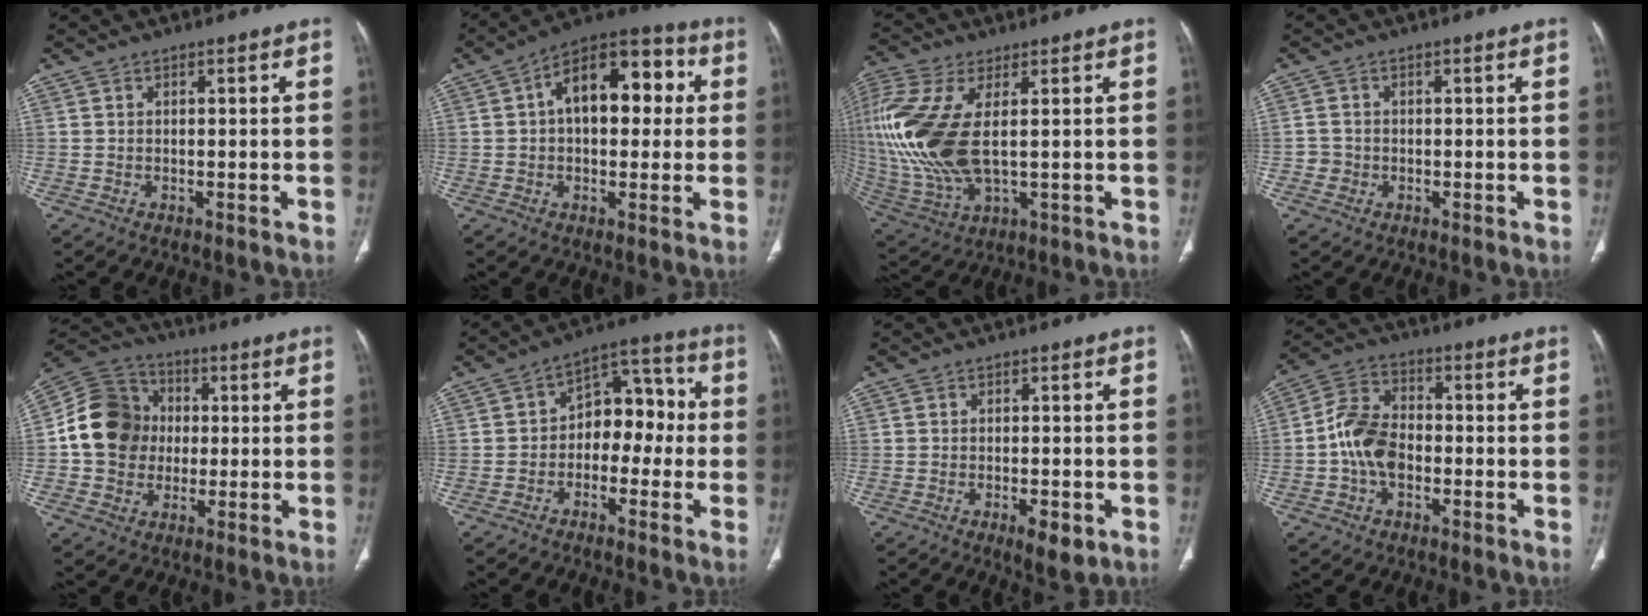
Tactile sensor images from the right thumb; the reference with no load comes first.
{"total": 16.0, "force": [2.9, 9.2, 12.7], "torque": [-0.151, 0.034, 0.035]}
{"total": 19.9, "force": [2.2, 9.5, 17.3], "torque": [-0.422, -0.014, 0.051]}
{"total": 2.1, "force": [-0.5, 2.0, 0.4], "torque": [0.003, 0.008, -0.012]}
{"total": 13.5, "force": [0.5, 12.1, 6.1], "torque": [-0.090, 0.022, 0.004]}
{"total": 10.4, "force": [-1.2, 7.1, 7.5], "torque": [-0.061, 0.045, -0.037]}
{"total": 4.3, "force": [-1.8, 1.6, 3.5], "torque": [-0.050, -0.001, -0.021]}
{"total": 9.7, "force": [-1.9, 6.6, 6.8], "torque": [-0.121, 0.030, -0.047]}